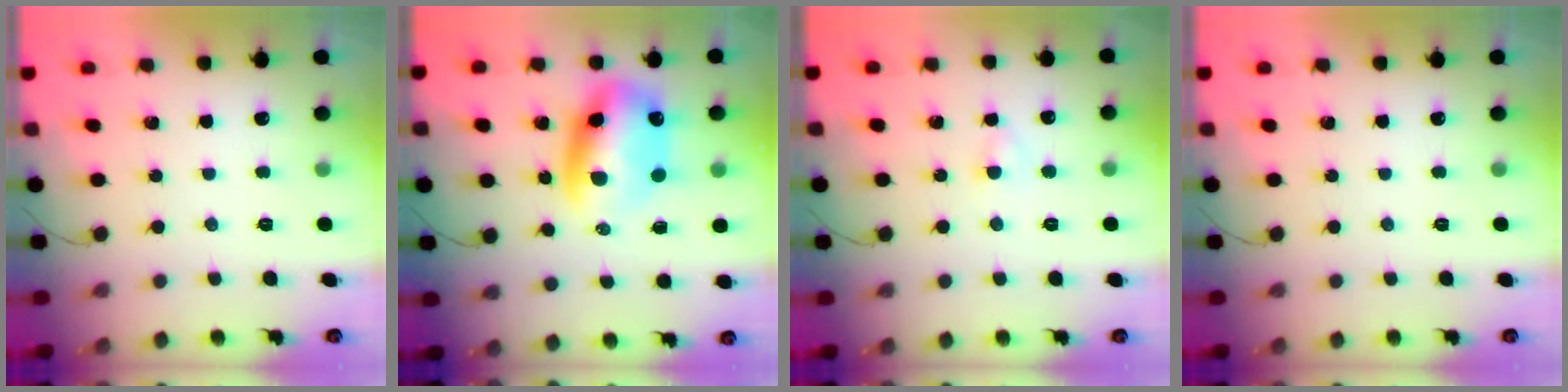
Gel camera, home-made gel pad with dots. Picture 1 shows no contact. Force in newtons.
{"total": 12.5, "press": 12.1, "slide": 3.1}
{"total": 2.7, "press": 2.5, "slide": 0.9}
{"total": 0.0}